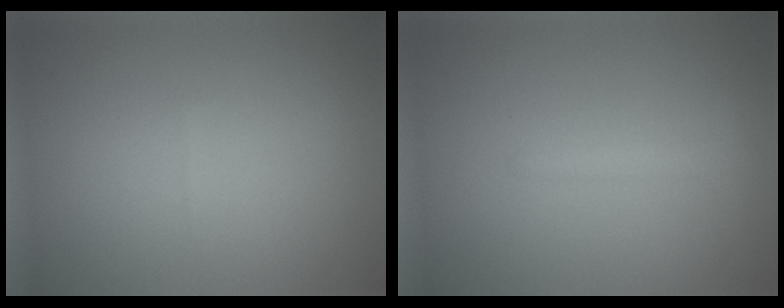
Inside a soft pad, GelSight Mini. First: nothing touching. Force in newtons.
{"total": 1.5, "press": 1.5, "slide": 0.1}